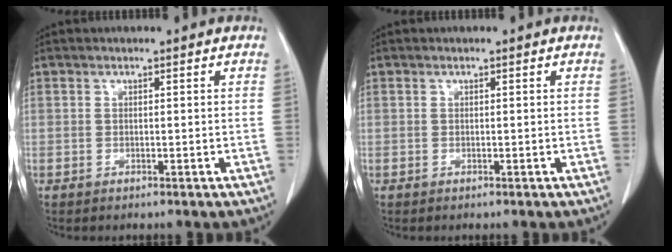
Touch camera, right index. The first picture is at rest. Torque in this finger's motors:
{"motor_torque": [0.00, 0.00, 0.00, 0.00]}